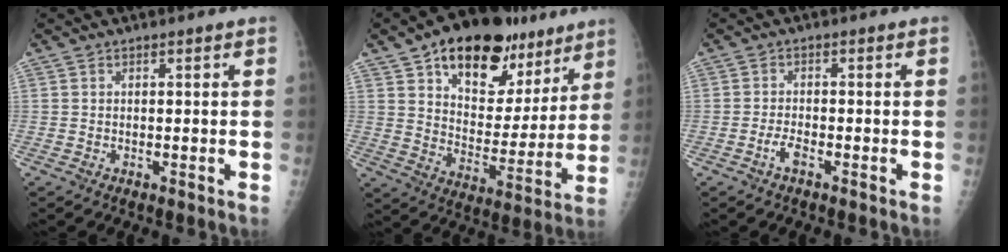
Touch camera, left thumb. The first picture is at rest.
{"total": 23.3, "force": [14.1, 12.8, 13.5], "torque": [-0.156, -0.043, 0.221]}
{"total": 2.3, "force": [-1.4, 0.8, 1.7], "torque": [-0.038, 0.011, -0.029]}